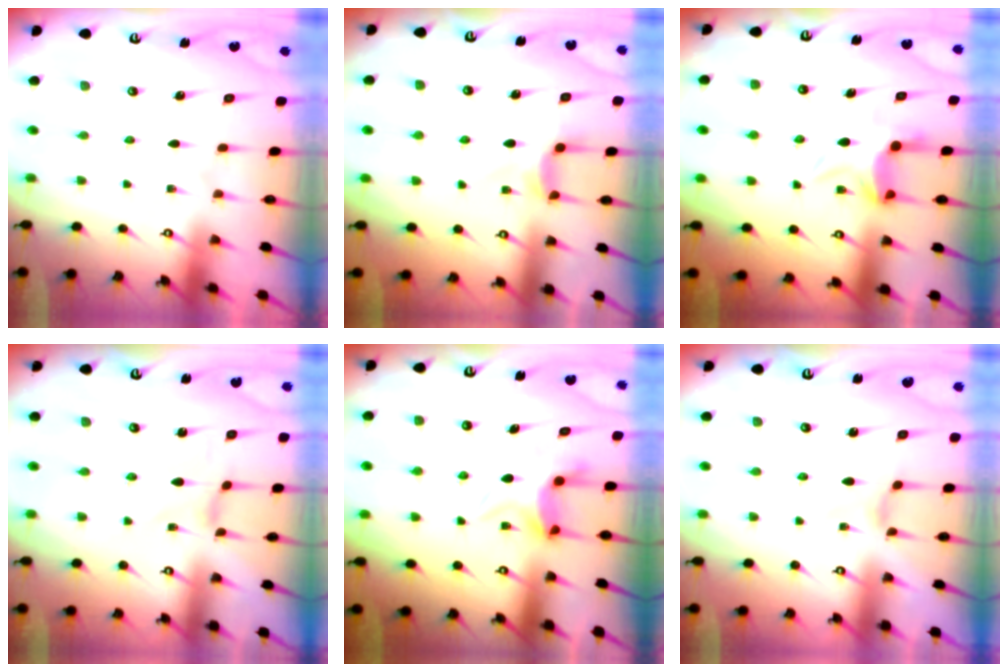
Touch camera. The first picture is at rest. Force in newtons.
{"total": 4.5, "press": 4.5, "slide": 0.6}
{"total": 6.5, "press": 6.4, "slide": 1.0}
{"total": 0.0}
{"total": 6.5, "press": 6.4, "slide": 0.7}
{"total": 1.4, "press": 1.3, "slide": 0.4}